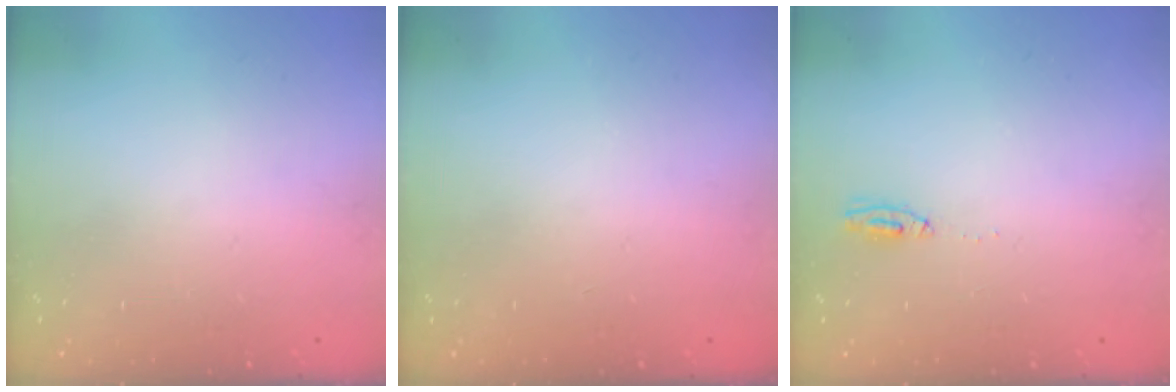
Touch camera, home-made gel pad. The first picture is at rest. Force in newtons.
{"total": 0.0}
{"total": 4.8, "press": 2.7, "slide": 4.0}